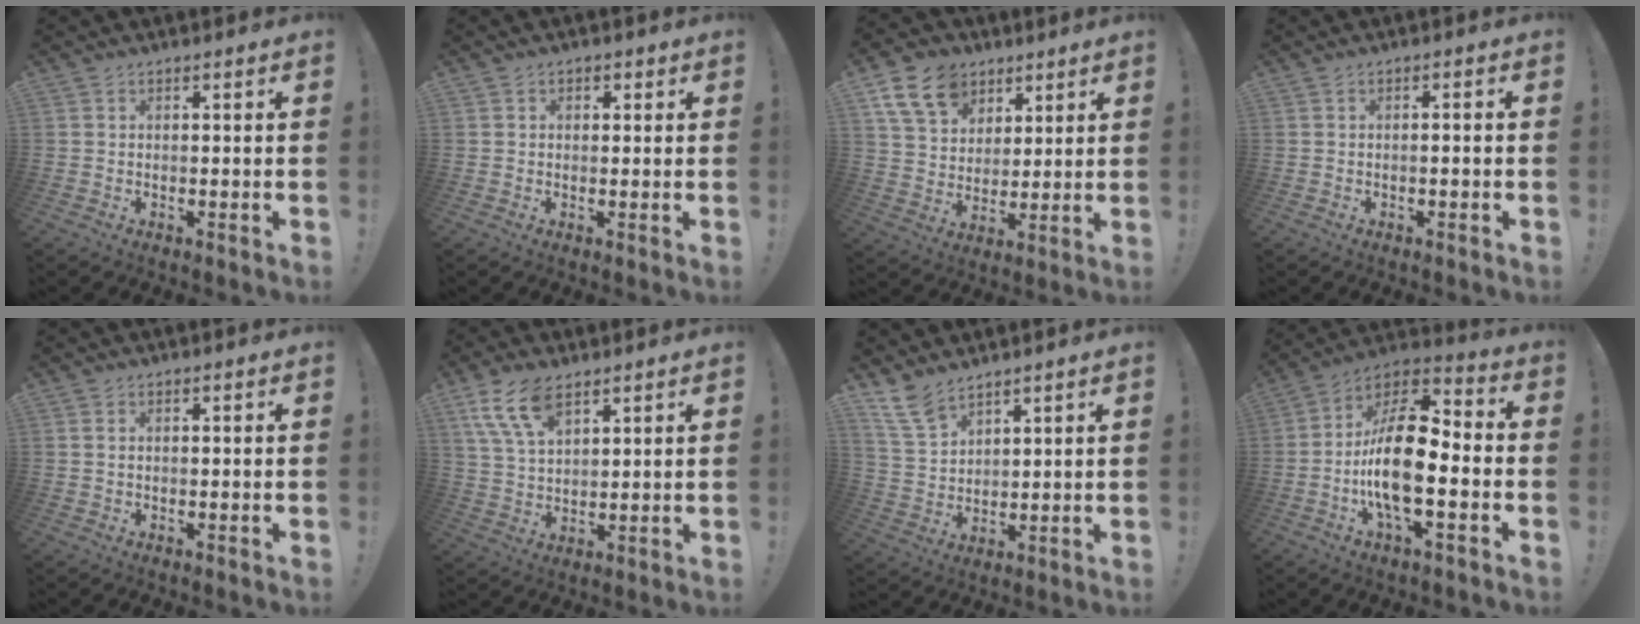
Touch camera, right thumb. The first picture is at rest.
{"total": 1.5, "force": [0.2, 1.3, 0.6], "torque": [0.001, 0.000, 0.001]}
{"total": 14.2, "force": [7.7, 10.4, 6.0], "torque": [-0.095, -0.040, 0.149]}
{"total": 1.5, "force": [-1.0, -0.2, 1.1], "torque": [-0.025, 0.004, -0.017]}
{"total": 0.8, "force": [0.3, 0.4, 0.6], "torque": [-0.017, 0.004, 0.006]}
{"total": 11.3, "force": [6.8, 5.5, 7.2], "torque": [-0.144, -0.020, 0.128]}
{"total": 9.8, "force": [7.7, 4.9, 3.5], "torque": [-0.071, -0.047, 0.154]}
{"total": 18.9, "force": [-3.9, 7.8, 16.8], "torque": [-0.318, 0.022, -0.067]}